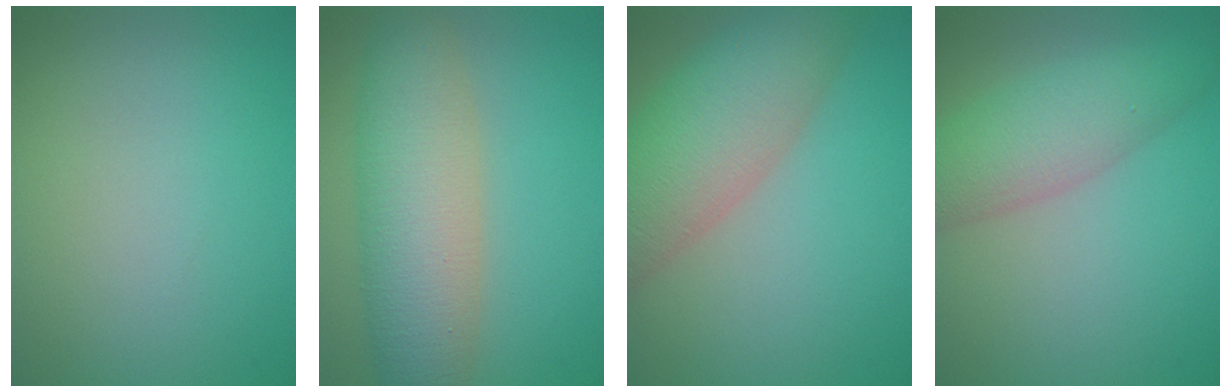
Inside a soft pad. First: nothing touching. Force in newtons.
{"total": 7.7, "press": 7.7, "slide": 0.2}
{"total": 8.3, "press": 8.3, "slide": 0.4}
{"total": 5.3, "press": 5.3, "slide": 0.2}